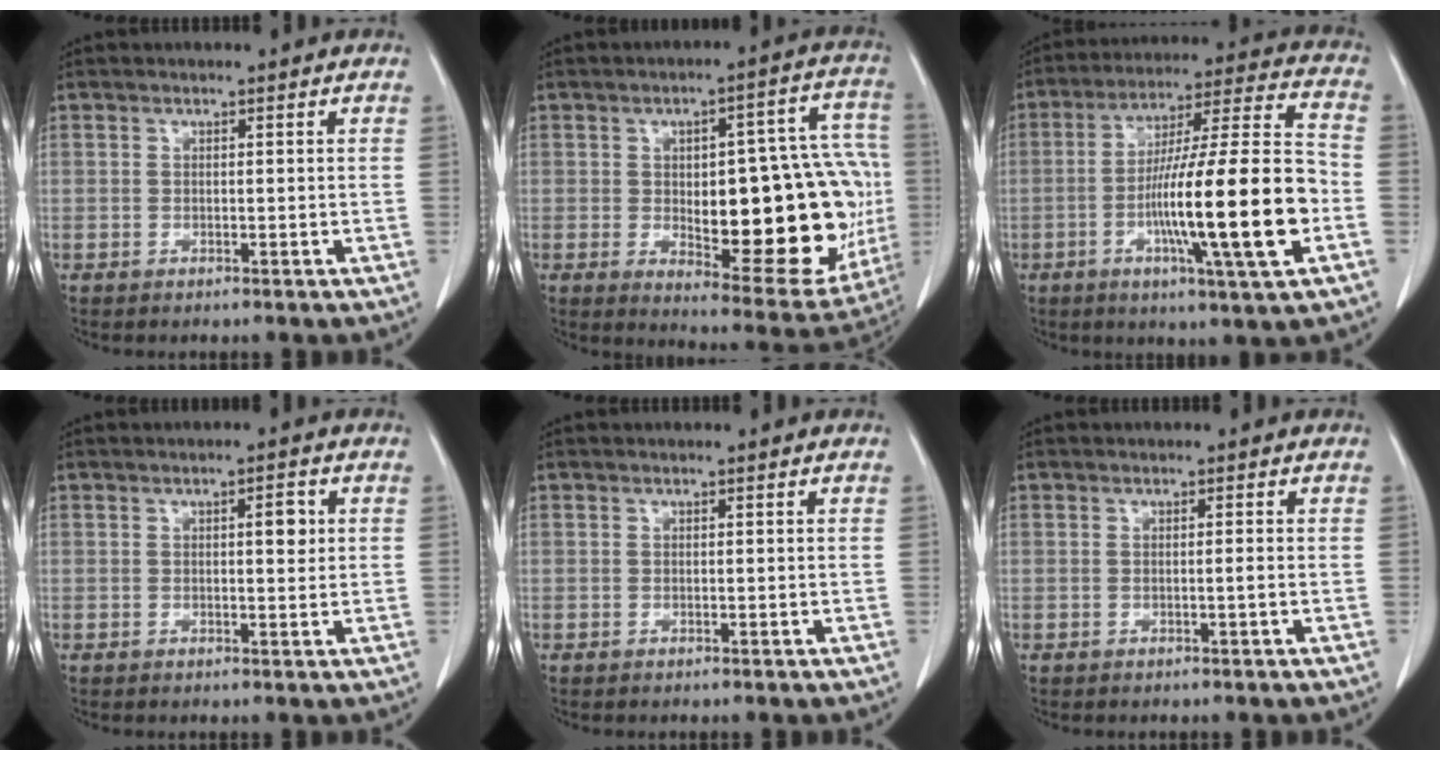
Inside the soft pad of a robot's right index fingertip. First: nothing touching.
{"total": 24.5, "force": [-2.2, 8.4, 22.9], "torque": [-0.235, 0.025, -0.001]}
{"total": 20.6, "force": [-5.2, 0.6, 19.9], "torque": [-0.319, -0.002, -0.085]}
{"total": 2.5, "force": [0.6, 0.7, 2.4], "torque": [-0.035, 0.002, 0.009]}
{"total": 0.0}
{"total": 0.7, "force": [-0.2, -0.2, 0.7], "torque": [-0.009, 0.000, -0.002]}